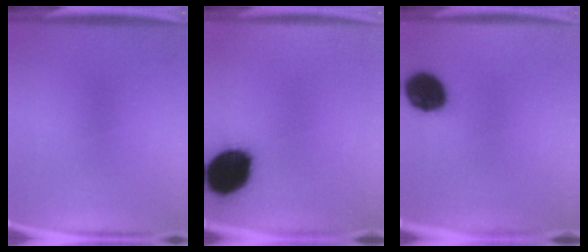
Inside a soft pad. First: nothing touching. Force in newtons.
{"total": 18.2}
{"total": 12.5}